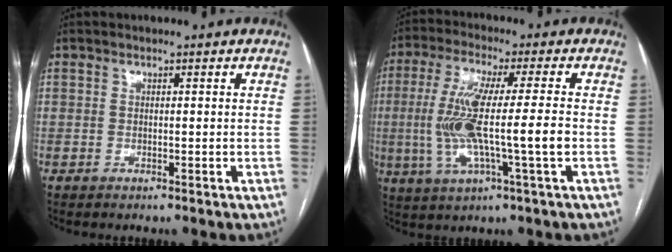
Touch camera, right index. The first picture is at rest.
{"total": 12.3, "force": [-1.2, 0.4, 12.2], "torque": [-0.247, -0.004, -0.023]}